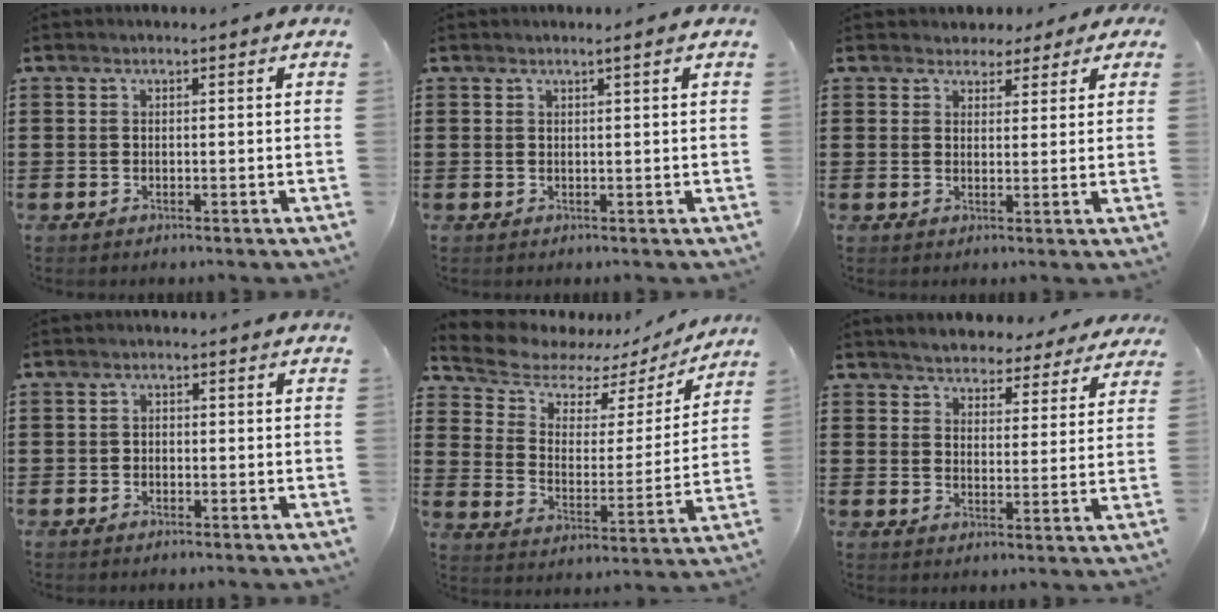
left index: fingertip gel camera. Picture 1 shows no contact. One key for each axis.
{"total": 1.0, "fx": 0.6, "fy": -0.2, "fz": 0.8, "tx": -0.013, "ty": -0.001, "tz": 0.011}
{"total": 2.8, "fx": 2.3, "fy": 1.7, "fz": 0.3, "tx": -0.017, "ty": 0.010, "tz": 0.043}
{"total": 1.0, "fx": -0.7, "fy": 0.7, "fz": 0.3, "tx": -0.008, "ty": 0.001, "tz": -0.015}
{"total": 6.3, "fx": 5.4, "fy": 3.0, "fz": 1.5, "tx": -0.067, "ty": -0.032, "tz": 0.091}
{"total": 4.1, "fx": 4.0, "fy": 0.5, "fz": -0.1, "tx": -0.022, "ty": -0.018, "tz": 0.070}